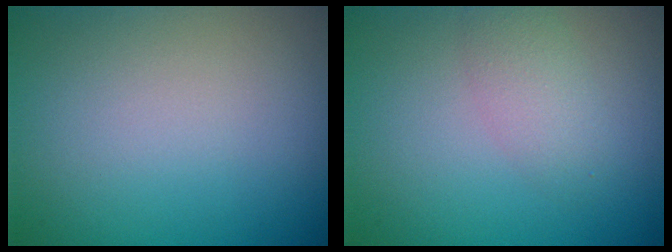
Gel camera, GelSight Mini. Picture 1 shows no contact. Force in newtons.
{"total": 2.2, "press": 2.2, "slide": 0.2}